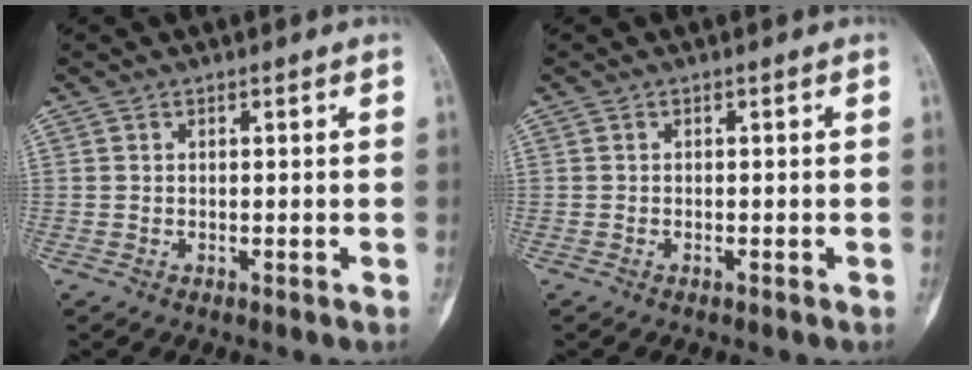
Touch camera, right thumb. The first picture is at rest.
{"total": 0.0}